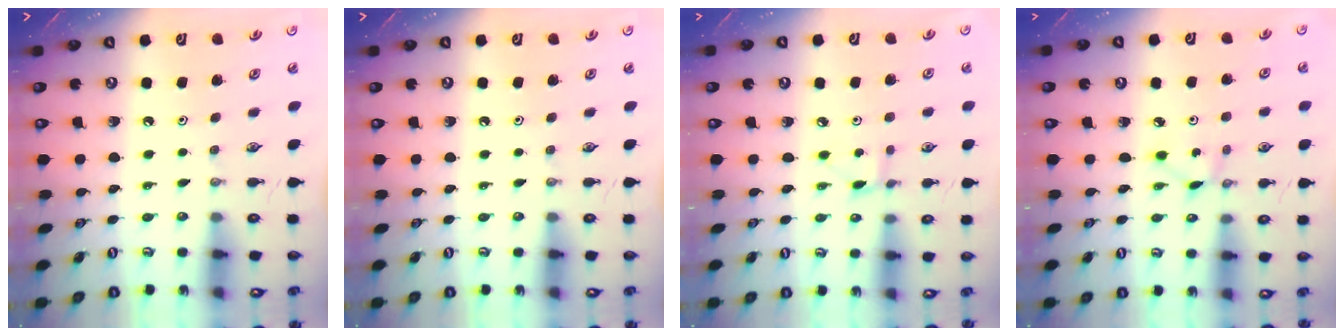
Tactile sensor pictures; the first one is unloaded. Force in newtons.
{"total": 0.0}
{"total": 3.8, "press": 3.8, "slide": 0.4}
{"total": 1.6, "press": 1.5, "slide": 0.1}